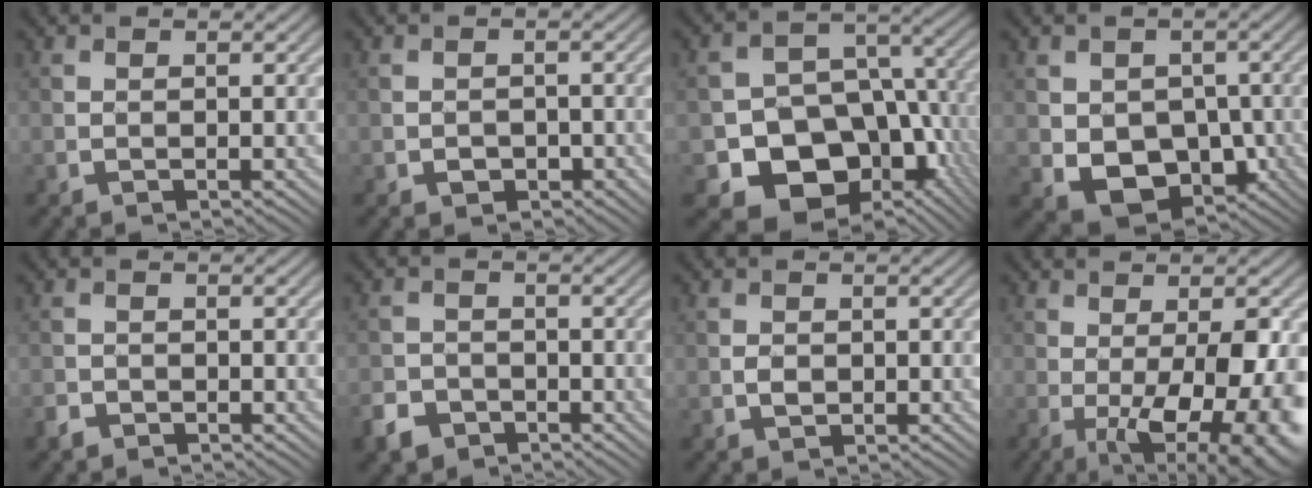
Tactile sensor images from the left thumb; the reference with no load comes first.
{"total": 2.0, "force": [-0.9, 1.5, 0.9], "torque": [-0.011, -0.005, -0.015]}
{"total": 17.0, "force": [-5.6, 13.0, 9.5], "torque": [-0.148, -0.038, -0.073]}
{"total": 8.6, "force": [-1.7, 6.7, 5.2], "torque": [-0.105, -0.036, -0.025]}
{"total": 1.6, "force": [-1.2, 1.0, 0.4], "torque": [-0.008, -0.002, -0.028]}
{"total": 4.0, "force": [-2.7, 2.7, 1.3], "torque": [-0.035, -0.006, -0.059]}
{"total": 1.4, "force": [-0.2, 1.1, 0.8], "torque": [-0.016, -0.004, -0.006]}
{"total": 13.1, "force": [-2.6, 5.0, 11.8], "torque": [-0.158, -0.018, -0.022]}